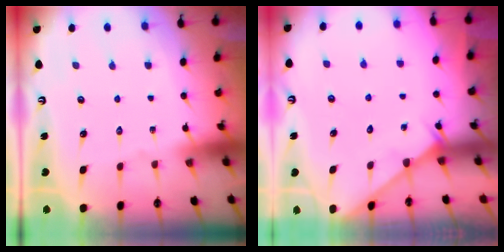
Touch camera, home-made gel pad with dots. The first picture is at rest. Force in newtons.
{"total": 3.7, "press": 3.7, "slide": 0.3}